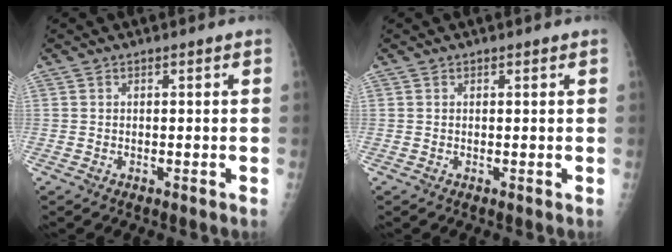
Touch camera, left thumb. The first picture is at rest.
{"total": 0.0}